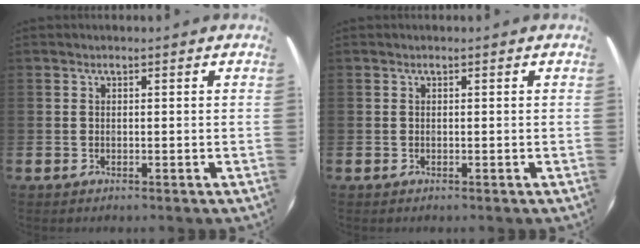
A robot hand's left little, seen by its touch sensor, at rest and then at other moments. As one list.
[{"total": 0.0}]